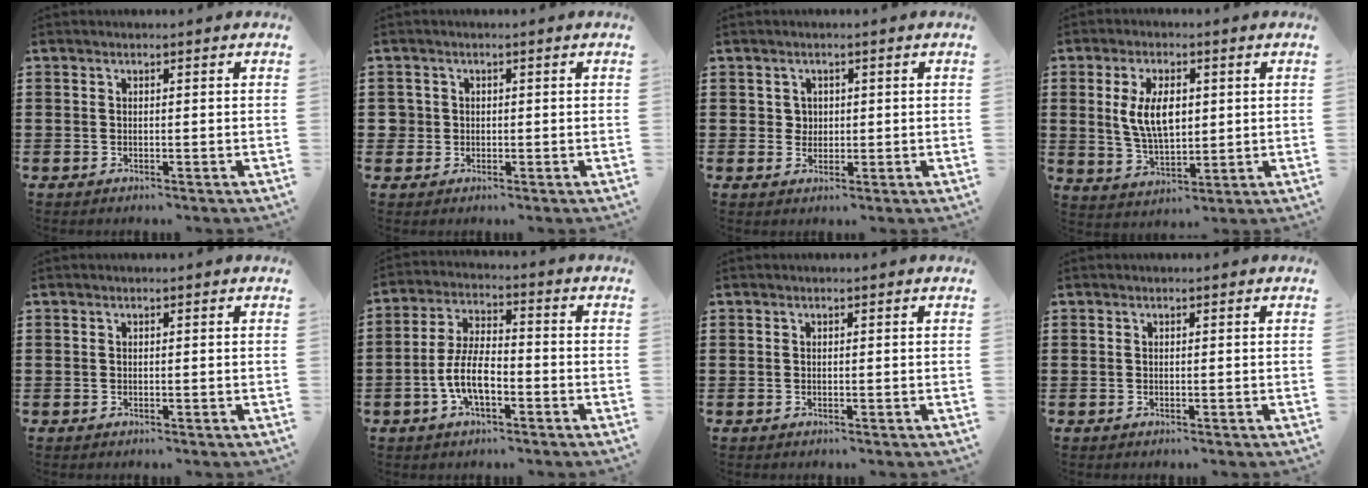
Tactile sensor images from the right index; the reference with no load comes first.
{"total": 1.7, "force": [0.0, 1.6, 0.3], "torque": [-0.015, 0.006, -0.002]}
{"total": 1.8, "force": [0.5, 1.6, 0.5], "torque": [-0.015, 0.009, 0.008]}
{"total": 7.8, "force": [1.3, 3.9, 6.6], "torque": [-0.132, 0.006, 0.019]}
{"total": 0.0}
{"total": 7.6, "force": [-2.6, 3.1, 6.4], "torque": [-0.150, -0.005, -0.056]}
{"total": 0.0}
{"total": 0.0}